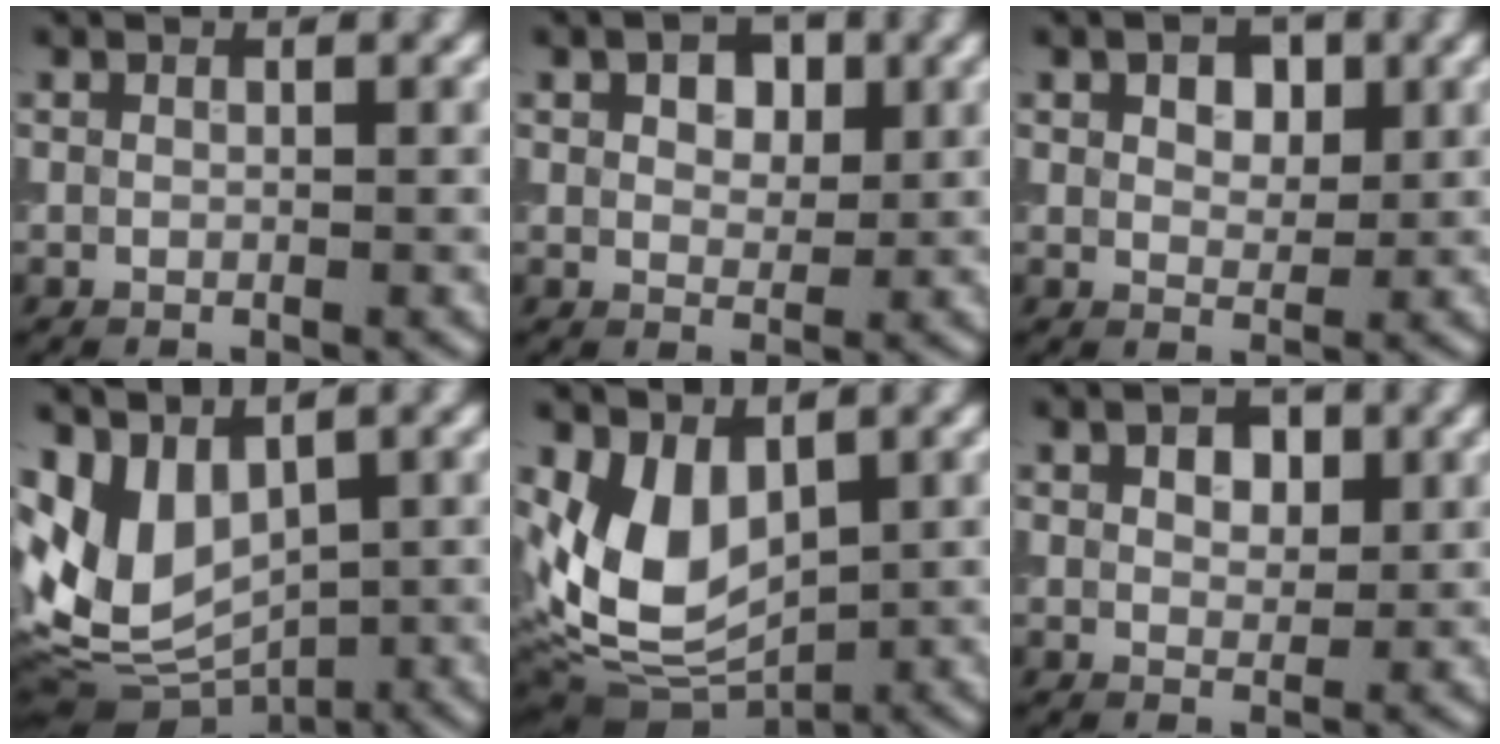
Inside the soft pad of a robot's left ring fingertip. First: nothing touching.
{"total": 4.1, "force": [1.9, 2.4, 2.8], "torque": [-0.037, 0.010, 0.018]}
{"total": 3.6, "force": [1.6, 2.1, 2.4], "torque": [-0.032, 0.007, 0.019]}
{"total": 6.7, "force": [0.6, 4.3, 5.0], "torque": [-0.096, -0.009, 0.012]}
{"total": 7.0, "force": [1.0, 4.6, 5.2], "torque": [-0.108, -0.019, 0.023]}
{"total": 3.3, "force": [1.5, 1.9, 2.2], "torque": [-0.032, 0.007, 0.018]}